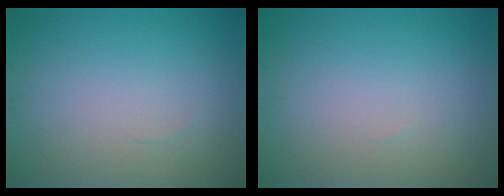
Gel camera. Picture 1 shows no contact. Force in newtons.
{"total": 0.0}